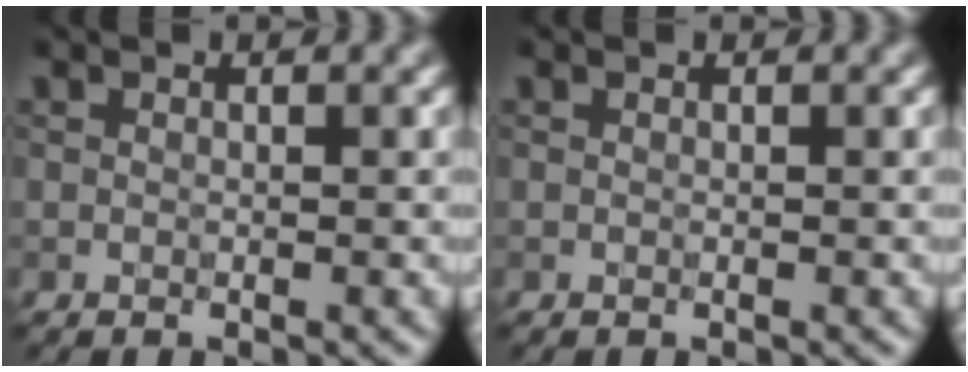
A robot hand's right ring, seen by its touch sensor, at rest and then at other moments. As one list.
[{"total": 0.0}]